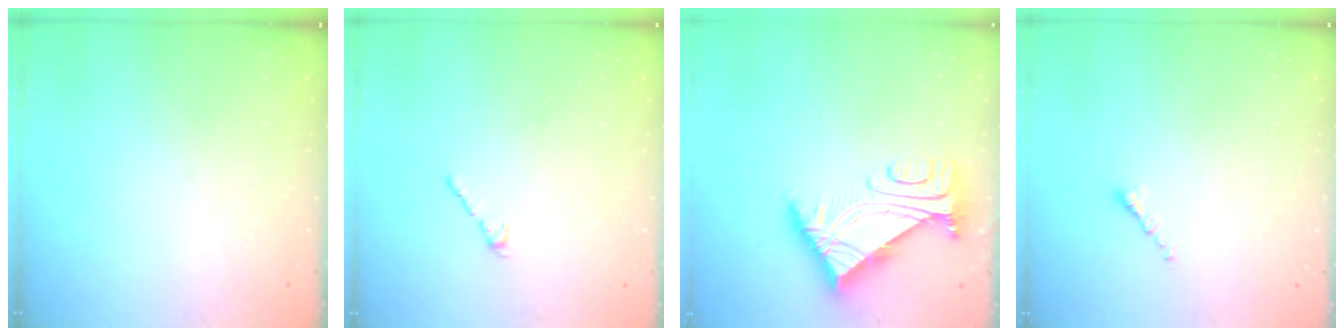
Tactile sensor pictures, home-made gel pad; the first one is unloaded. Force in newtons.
{"total": 2.5, "press": 2.4, "slide": 0.7}
{"total": 5.9, "press": 5.9, "slide": 0.5}
{"total": 1.4, "press": 1.2, "slide": 0.6}